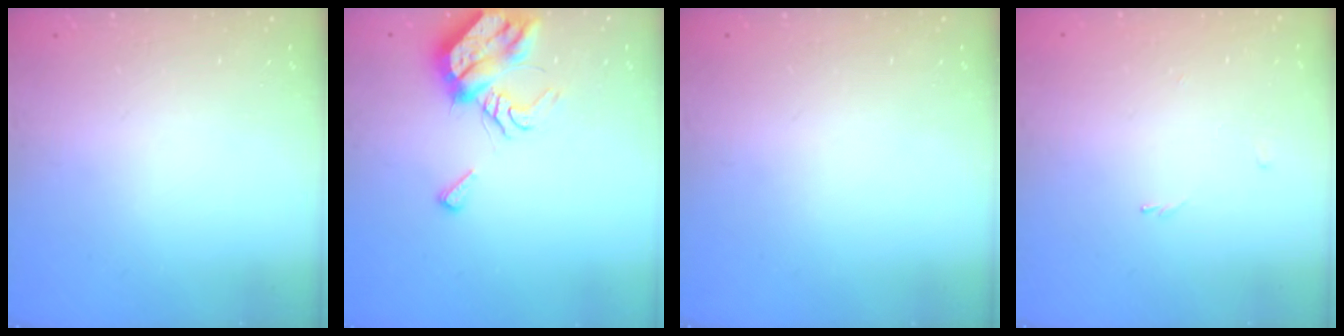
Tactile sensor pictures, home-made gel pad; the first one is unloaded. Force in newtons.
{"total": 9.9, "press": 9.8, "slide": 1.1}
{"total": 0.0}
{"total": 0.0}